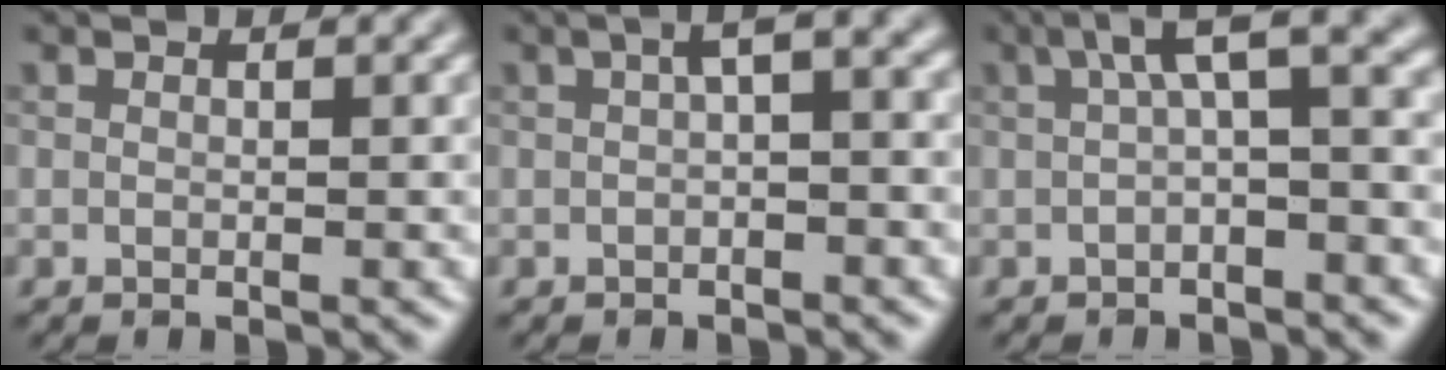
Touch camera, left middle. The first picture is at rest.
{"total": 2.4, "force": [0.0, 0.6, 2.3], "torque": [-0.038, 0.012, -0.003]}
{"total": 4.6, "force": [0.8, 1.1, 4.4], "torque": [-0.066, 0.023, 0.003]}